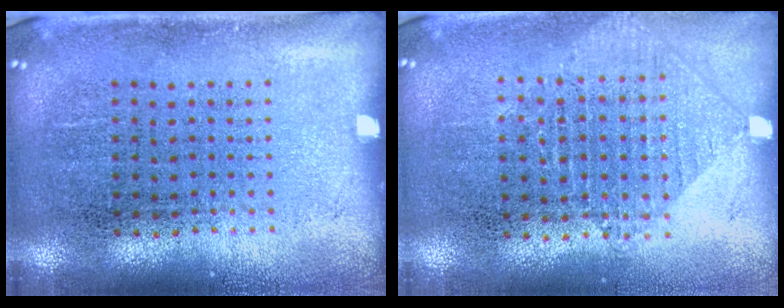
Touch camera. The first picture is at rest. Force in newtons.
{"total": 0.9, "press": 0.9, "slide": 0.2}